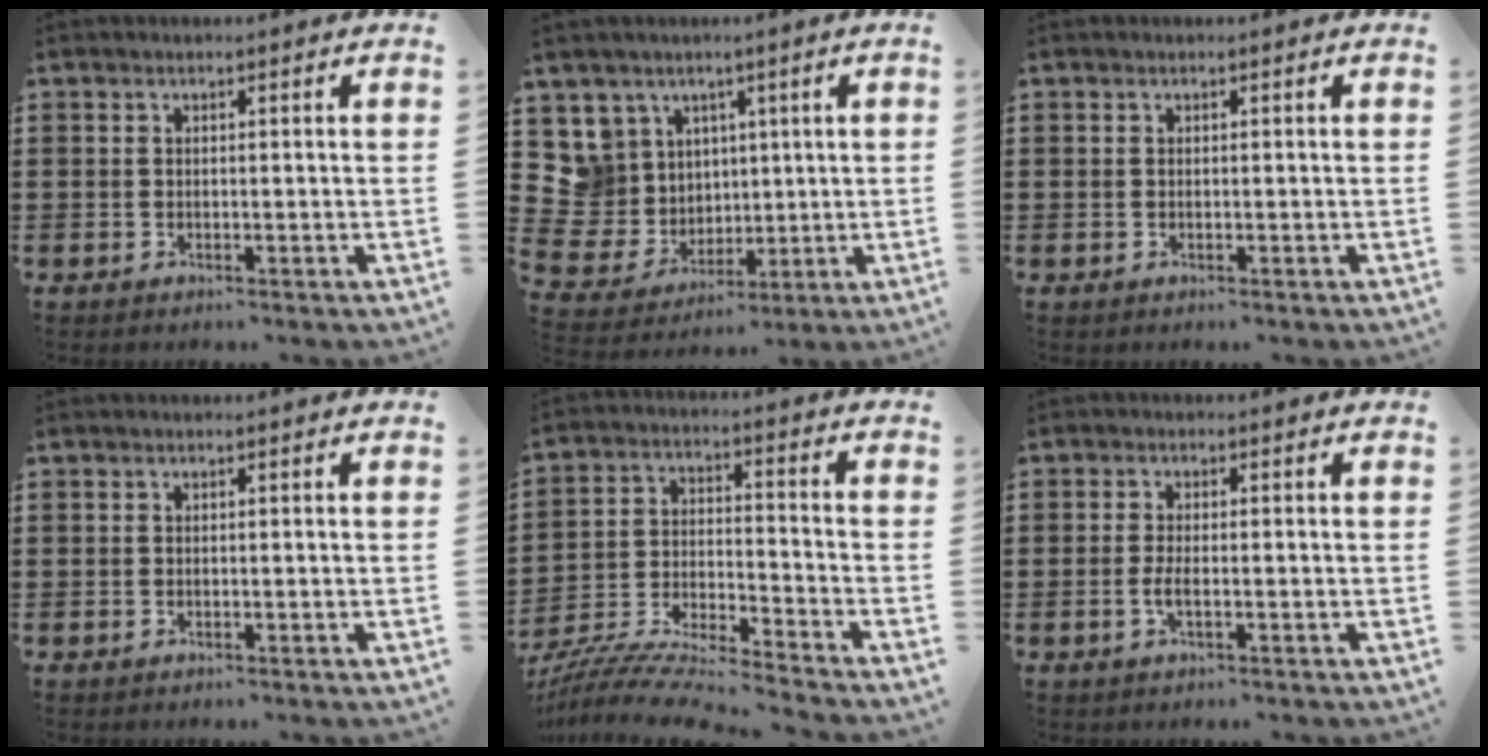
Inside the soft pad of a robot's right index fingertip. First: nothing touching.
{"total": 8.7, "force": [3.0, 8.1, 1.2], "torque": [-0.096, -0.023, 0.060]}
{"total": 0.0}
{"total": 0.0}
{"total": 8.3, "force": [-7.9, -0.1, 2.3], "torque": [-0.058, -0.006, -0.162]}
{"total": 2.2, "force": [-0.6, 0.4, 2.0], "torque": [-0.043, -0.003, -0.013]}